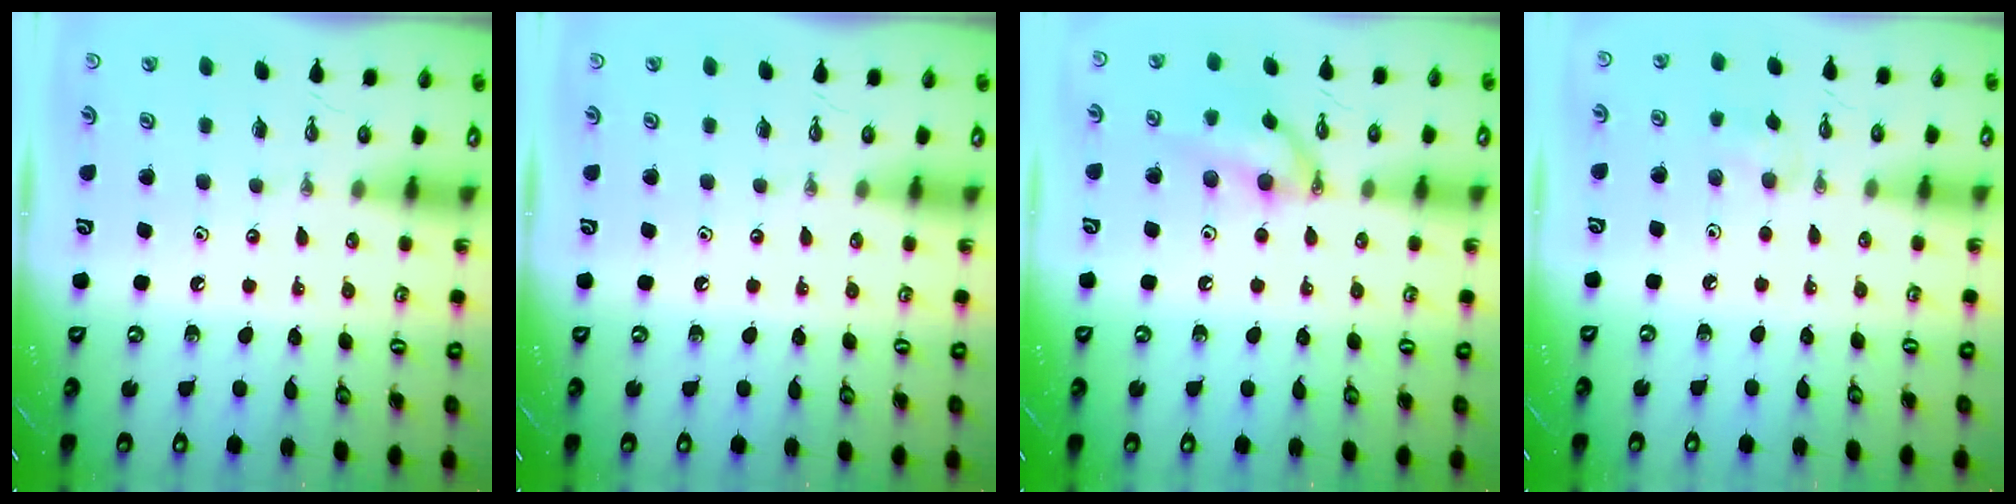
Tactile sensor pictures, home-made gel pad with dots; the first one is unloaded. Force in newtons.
{"total": 0.0}
{"total": 12.6, "press": 12.4, "slide": 1.8}
{"total": 6.5, "press": 6.3, "slide": 1.3}